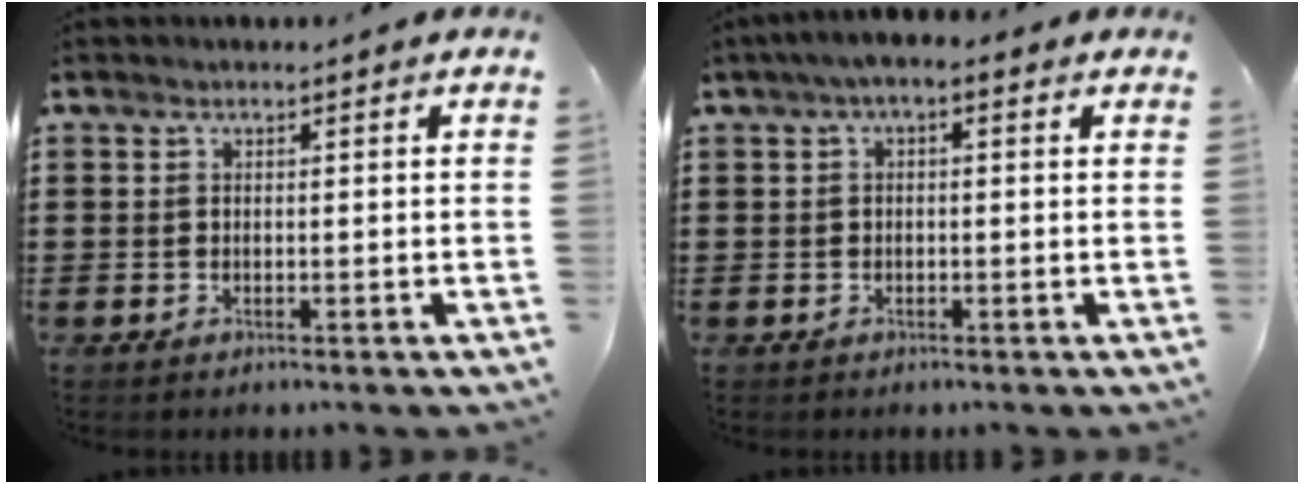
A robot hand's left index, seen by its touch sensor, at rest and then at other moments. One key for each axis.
{"total": 2.0, "fx": -0.7, "fy": 0.7, "fz": 1.7, "tx": -0.030, "ty": 0.004, "tz": -0.017}